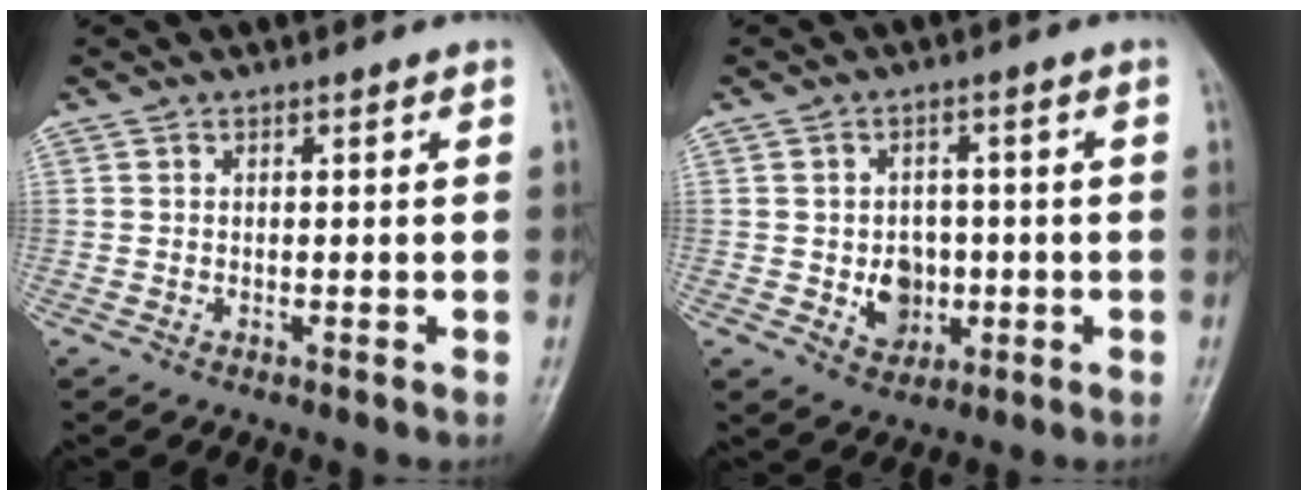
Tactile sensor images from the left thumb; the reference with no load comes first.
{"total": 6.5, "force": [-1.0, 5.4, 3.5], "torque": [-0.018, 0.007, -0.008]}